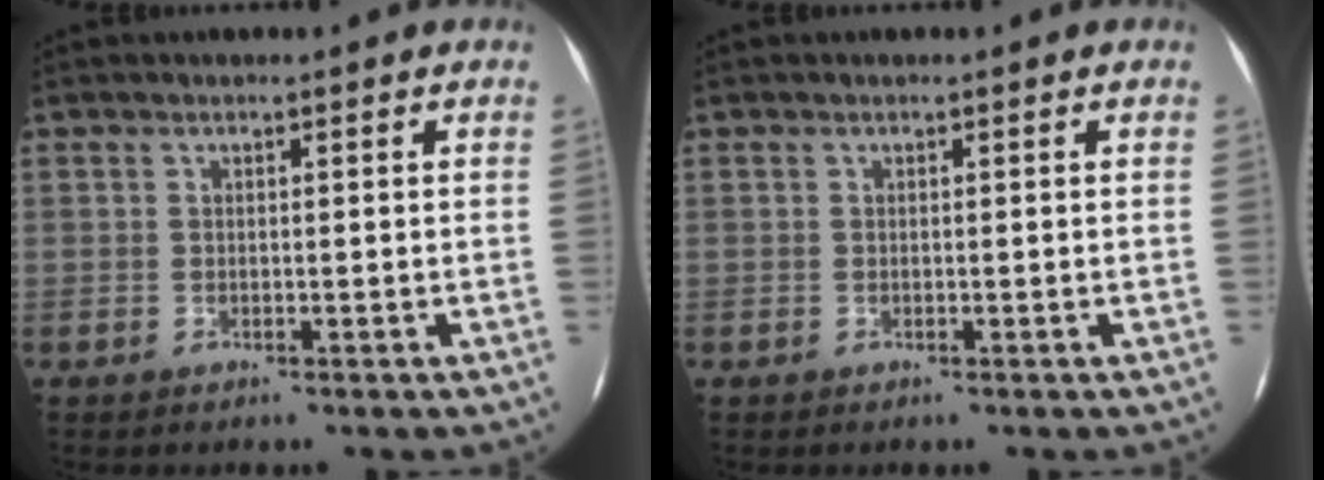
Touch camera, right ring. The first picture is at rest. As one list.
[{"total": 0.0}]